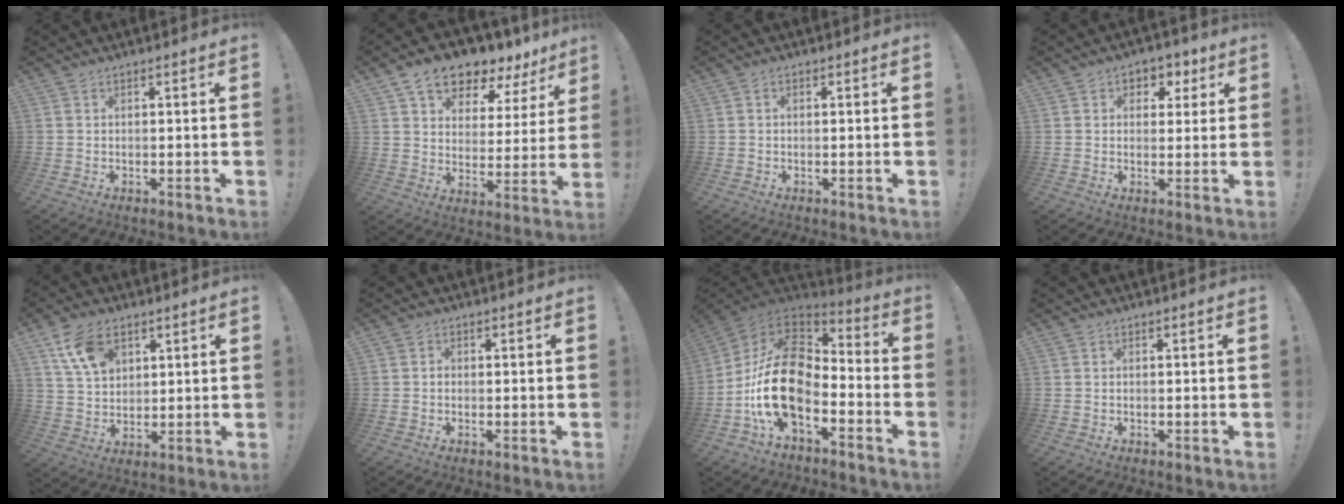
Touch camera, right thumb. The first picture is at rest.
{"total": 11.1, "force": [8.8, 5.3, 4.3], "torque": [-0.073, -0.068, 0.158]}
{"total": 0.6, "force": [-0.3, 0.4, 0.3], "torque": [-0.012, 0.004, -0.005]}
{"total": 4.8, "force": [1.6, 4.3, 1.4], "torque": [-0.007, -0.008, 0.027]}
{"total": 11.3, "force": [5.8, 7.5, 6.2], "torque": [-0.099, -0.018, 0.113]}
{"total": 1.0, "force": [-0.6, 0.7, 0.2], "torque": [-0.003, 0.004, -0.011]}
{"total": 20.2, "force": [-4.7, 11.5, 15.8], "torque": [-0.304, 0.026, -0.076]}
{"total": 0.0}